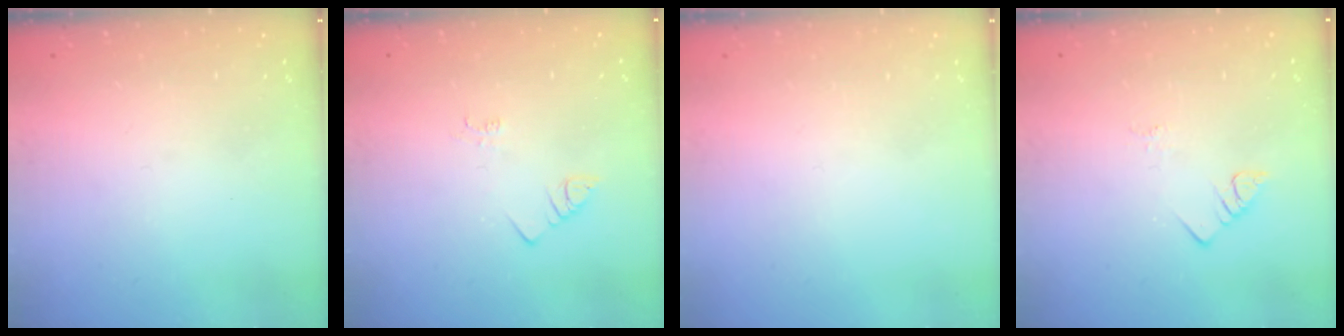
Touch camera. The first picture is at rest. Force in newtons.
{"total": 1.4, "press": 1.4, "slide": 0.3}
{"total": 1.5, "press": 1.5, "slide": 0.1}
{"total": 2.8, "press": 2.8, "slide": 0.4}